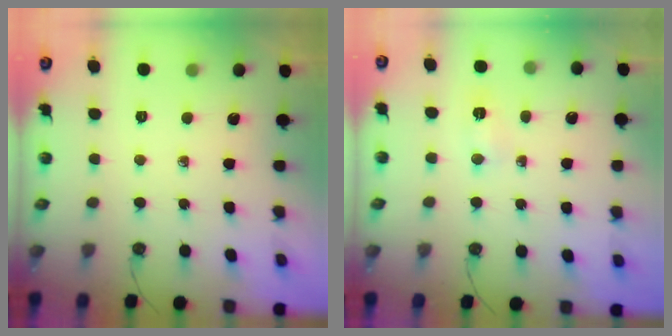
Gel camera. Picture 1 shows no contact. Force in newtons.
{"total": 4.2, "press": 4.1, "slide": 0.5}